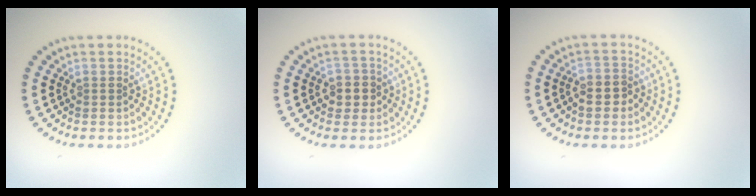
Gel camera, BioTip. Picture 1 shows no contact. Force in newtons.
{"total": 2.0, "press": 1.8, "slide": 0.9}
{"total": 2.2, "press": 2.0, "slide": 0.9}